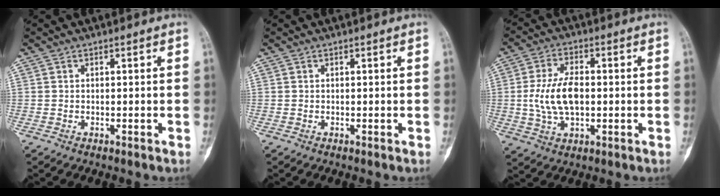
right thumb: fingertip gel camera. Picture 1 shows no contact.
{"total": 0.0}
{"total": 10.2, "force": [-0.3, 5.6, 8.5], "torque": [-0.166, 0.007, -0.003]}